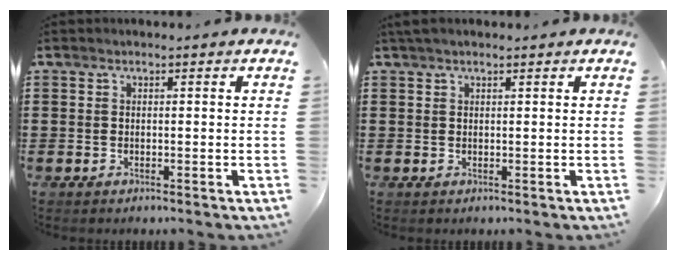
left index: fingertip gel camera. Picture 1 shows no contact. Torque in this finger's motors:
{"motor_torque": [-0.16, -0.16, -0.12, 0.05]}